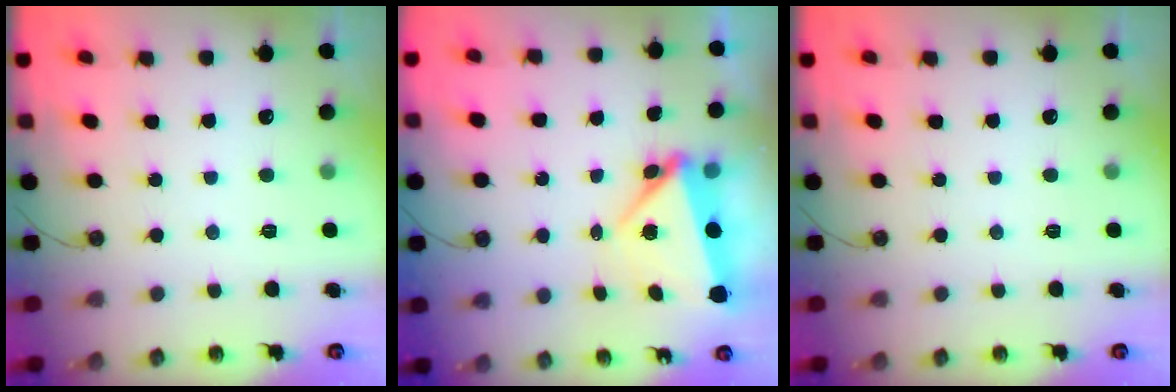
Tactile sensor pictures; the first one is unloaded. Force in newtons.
{"total": 5.3, "press": 5.2, "slide": 0.7}
{"total": 0.0}